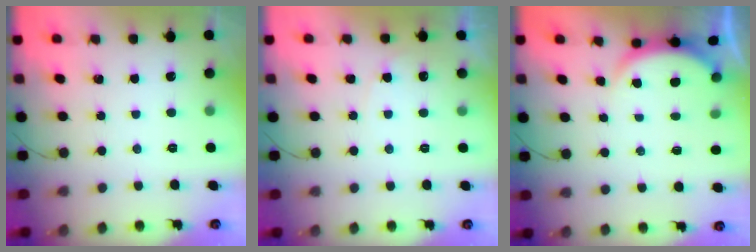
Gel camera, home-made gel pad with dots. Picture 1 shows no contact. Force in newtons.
{"total": 5.2, "press": 5.2, "slide": 0.3}
{"total": 3.5, "press": 3.4, "slide": 0.6}